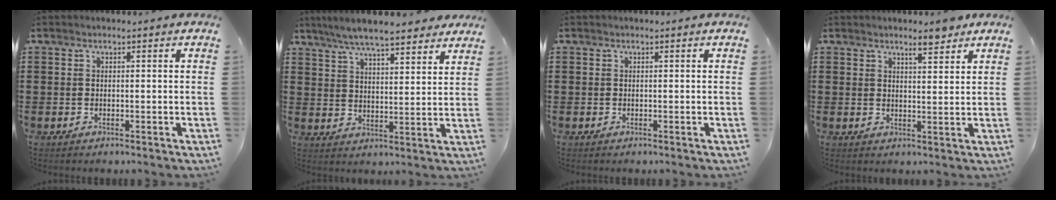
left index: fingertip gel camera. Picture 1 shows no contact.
{"total": 6.6, "force": [6.0, 0.6, 2.7], "torque": [-0.075, -0.018, 0.107]}
{"total": 0.0}
{"total": 4.0, "force": [3.4, 0.8, 2.1], "torque": [-0.032, -0.010, 0.057]}